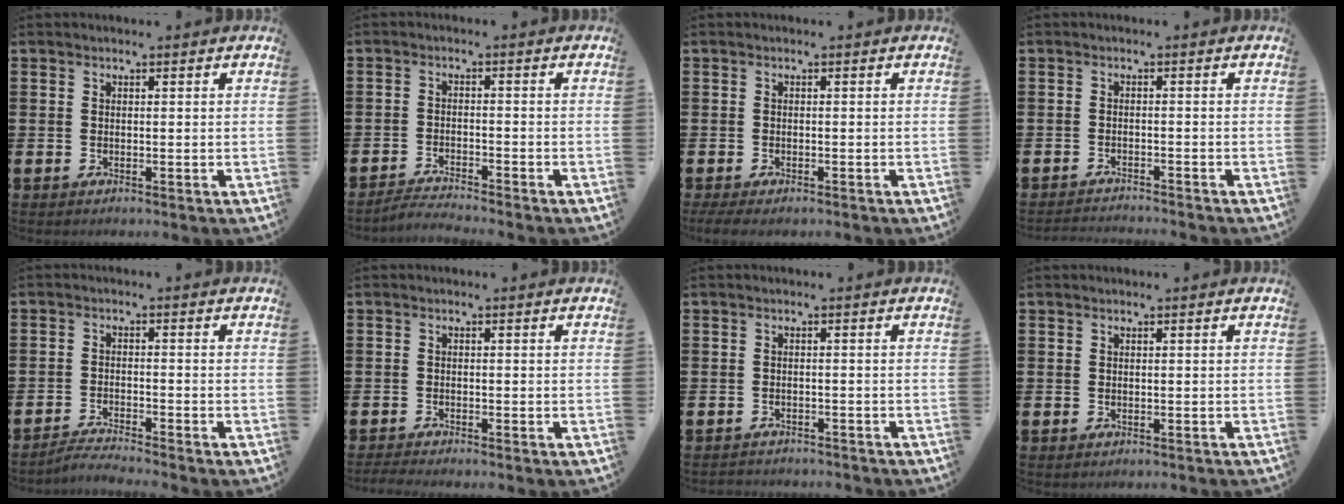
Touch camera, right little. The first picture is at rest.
{"total": 2.2, "force": [-2.2, -0.2, 0.2], "torque": [-0.005, 0.004, -0.046]}
{"total": 1.1, "force": [-0.9, 0.2, 0.5], "torque": [-0.011, 0.000, -0.019]}
{"total": 1.6, "force": [-1.6, -0.2, 0.0], "torque": [-0.002, 0.003, -0.034]}
{"total": 2.2, "force": [-2.2, -0.2, 0.3], "torque": [-0.006, 0.005, -0.046]}
{"total": 1.3, "force": [-1.2, 0.0, 0.3], "torque": [-0.006, 0.001, -0.024]}
{"total": 1.4, "force": [-1.4, 0.0, -0.2], "torque": [-0.001, 0.003, -0.031]}
{"total": 0.0}